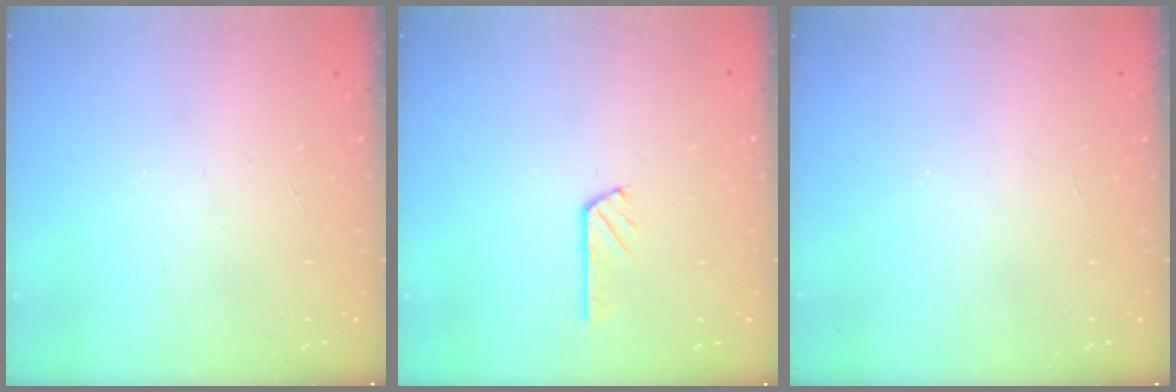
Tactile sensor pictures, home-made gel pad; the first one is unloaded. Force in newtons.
{"total": 2.8, "press": 2.8, "slide": 0.1}
{"total": 0.0}